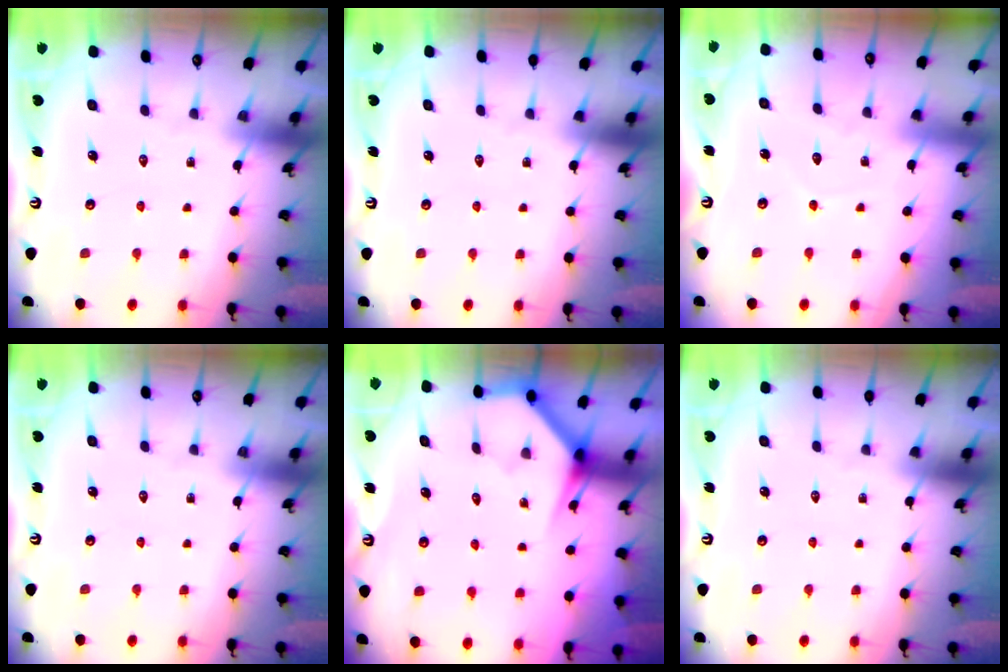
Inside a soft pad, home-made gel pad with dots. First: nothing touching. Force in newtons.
{"total": 0.0}
{"total": 4.2, "press": 4.2, "slide": 0.2}
{"total": 0.0}
{"total": 3.9, "press": 3.9, "slide": 0.3}
{"total": 0.0}